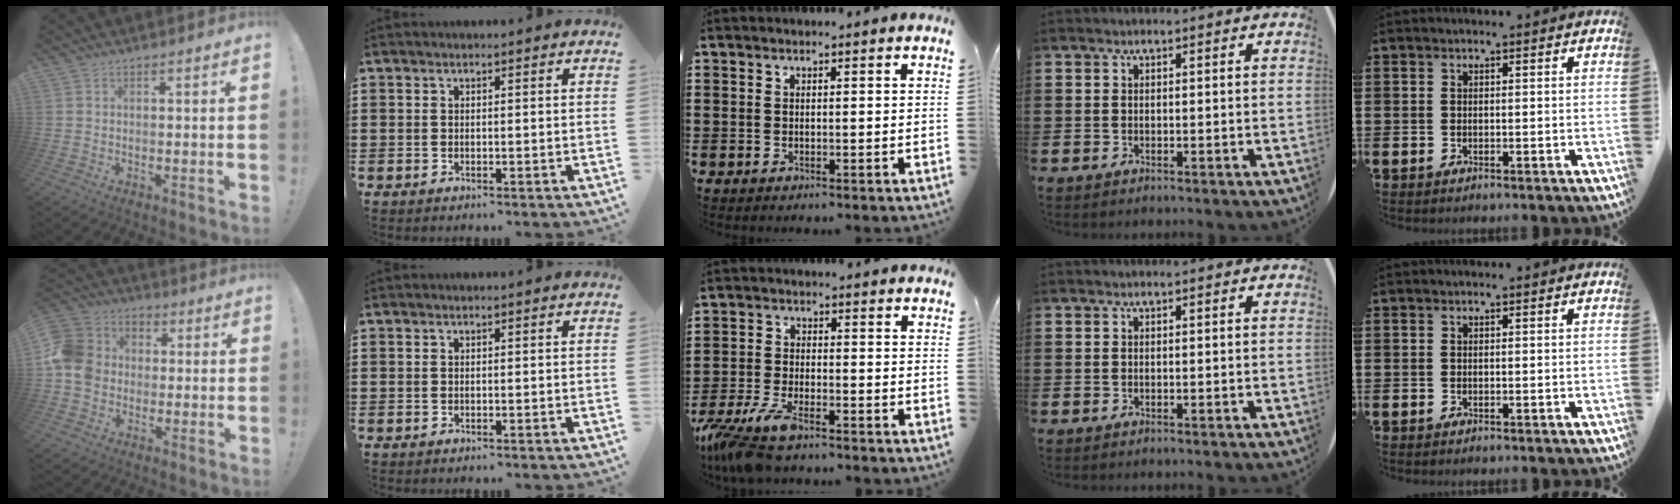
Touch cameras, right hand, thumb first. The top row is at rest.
{"thumb": {"total": 11.0, "force": [-1.6, 9.9, 4.7], "torque": [-0.093, 0.025, -0.026]}, "middle": {"total": 6.6, "force": [-5.4, 1.1, 3.7], "torque": [-0.107, -0.017, -0.110]}}